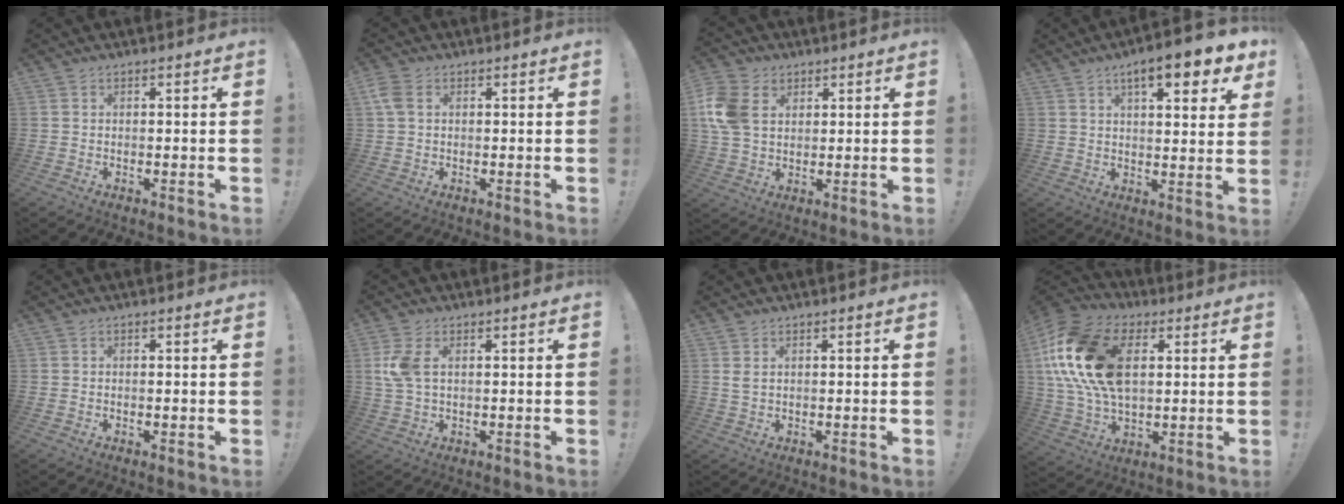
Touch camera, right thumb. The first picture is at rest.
{"total": 4.1, "force": [1.3, 2.7, 2.9], "torque": [-0.067, 0.006, 0.026]}
{"total": 12.8, "force": [3.9, 9.6, 7.5], "torque": [-0.159, -0.003, 0.080]}
{"total": 10.1, "force": [5.9, 2.5, 7.9], "torque": [-0.105, -0.029, 0.092]}
{"total": 0.0}
{"total": 6.0, "force": [1.4, 3.1, 4.9], "torque": [-0.107, -0.002, 0.021]}
{"total": 1.9, "force": [0.9, 0.8, 1.5], "torque": [-0.027, 0.002, 0.015]}
{"total": 23.3, "force": [5.8, 14.9, 17.0], "torque": [-0.330, -0.007, 0.110]}